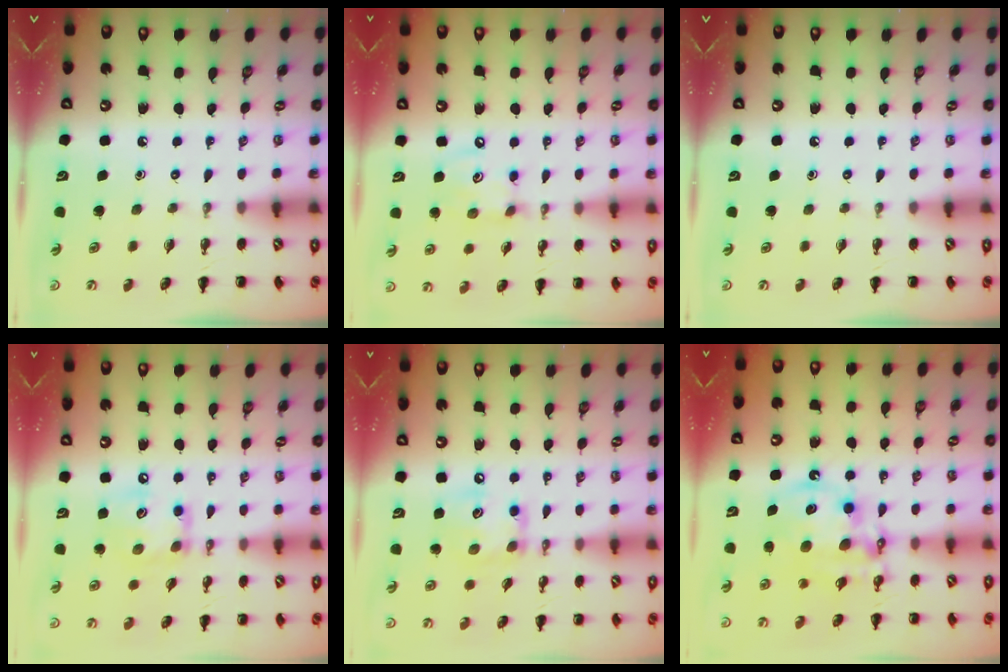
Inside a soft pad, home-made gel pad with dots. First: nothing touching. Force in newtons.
{"total": 6.8, "press": 6.7, "slide": 1.2}
{"total": 0.0}
{"total": 10.4, "press": 10.4, "slide": 0.6}
{"total": 10.4, "press": 10.4, "slide": 0.6}
{"total": 12.8, "press": 12.5, "slide": 2.9}